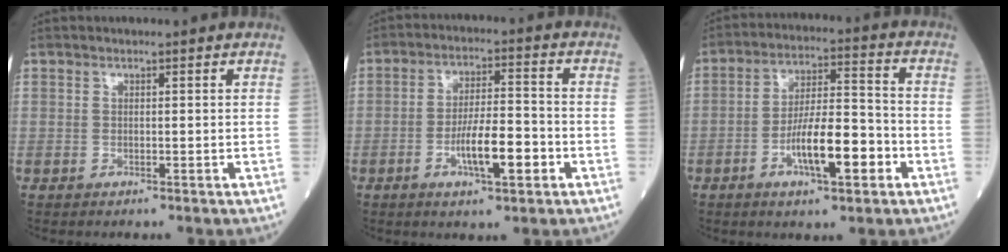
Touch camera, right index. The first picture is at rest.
{"total": 8.4, "force": [-3.1, 1.8, 7.6], "torque": [-0.135, 0.005, -0.051]}
{"total": 10.8, "force": [-4.1, 2.5, 9.7], "torque": [-0.170, 0.011, -0.070]}